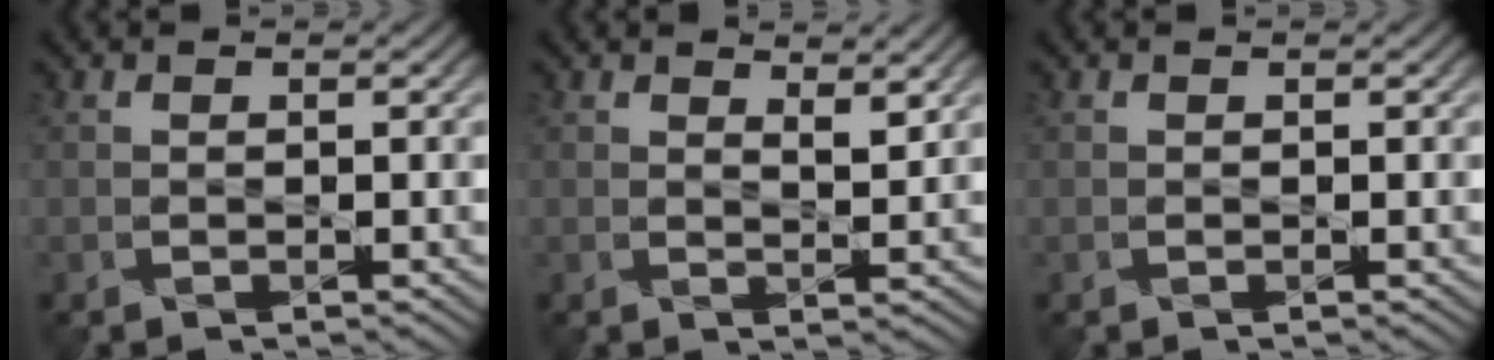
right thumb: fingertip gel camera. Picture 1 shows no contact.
{"total": 3.1, "force": [2.6, 0.8, 1.3], "torque": [-0.024, -0.002, 0.049]}
{"total": 0.0}